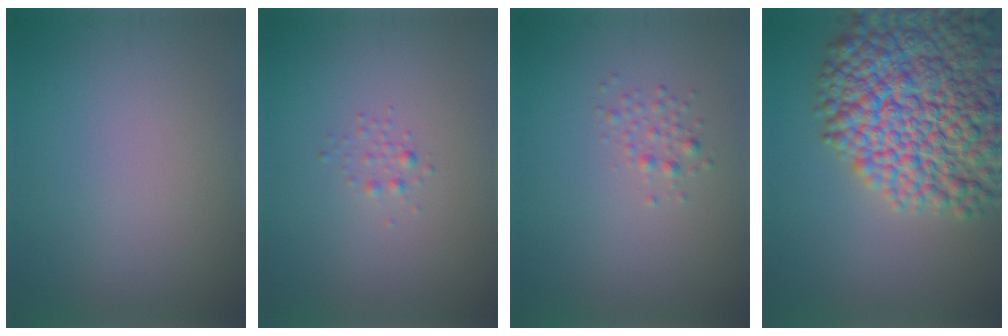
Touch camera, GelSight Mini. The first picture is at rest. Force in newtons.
{"total": 0.8, "press": 0.8, "slide": 0.0}
{"total": 1.2, "press": 1.2, "slide": 0.1}
{"total": 13.8, "press": 13.8, "slide": 0.7}